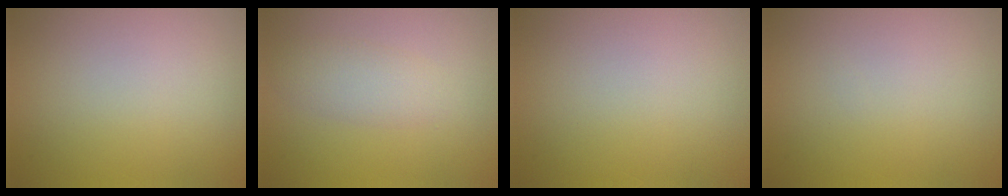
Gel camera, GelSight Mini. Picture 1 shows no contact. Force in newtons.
{"total": 2.3, "press": 2.3, "slide": 0.0}
{"total": 0.0}
{"total": 0.0}